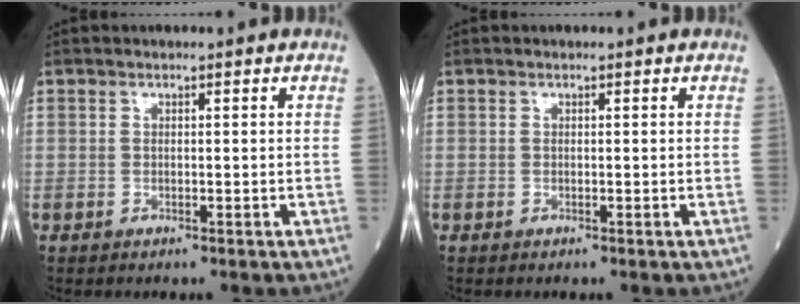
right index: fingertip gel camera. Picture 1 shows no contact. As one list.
[{"total": 0.0}]